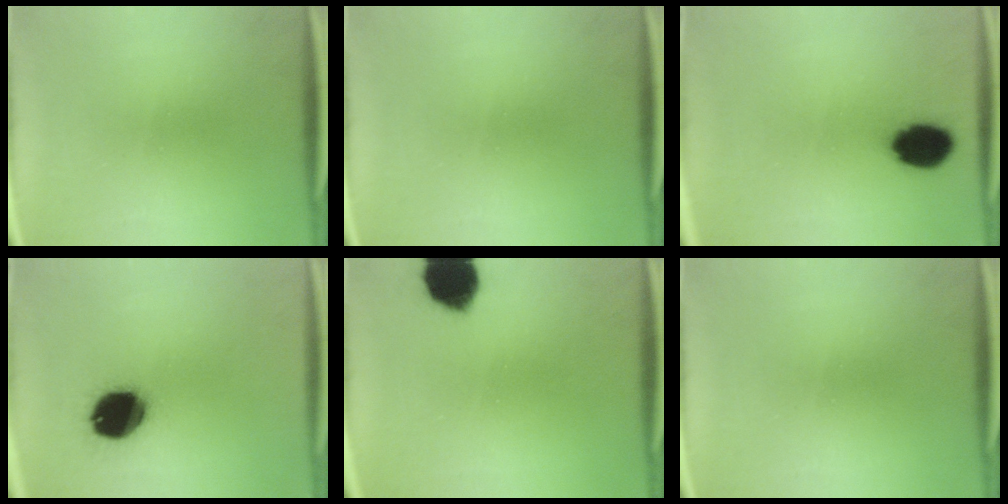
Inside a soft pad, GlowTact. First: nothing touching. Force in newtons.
{"total": 0.0}
{"total": 9.6}
{"total": 14.8}
{"total": 11.8}
{"total": 0.0}